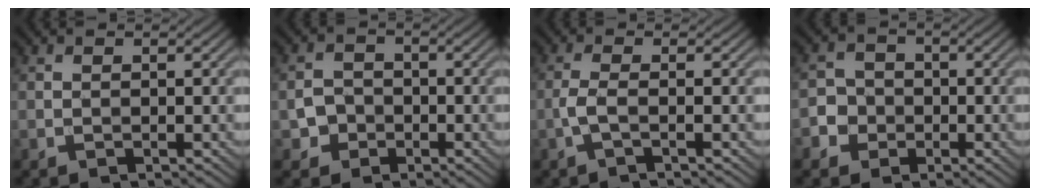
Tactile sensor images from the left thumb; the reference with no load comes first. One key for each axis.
{"total": 3.0, "fx": -1.2, "fy": 2.6, "fz": 0.8, "tx": -0.009, "ty": 0.001, "tz": -0.025}
{"total": 2.3, "fx": -0.8, "fy": 0.4, "fz": 2.1, "tx": -0.046, "ty": 0.007, "tz": -0.027}
{"total": 4.3, "fx": -1.5, "fy": 4.0, "fz": 0.8, "tx": -0.009, "ty": 0.002, "tz": -0.044}